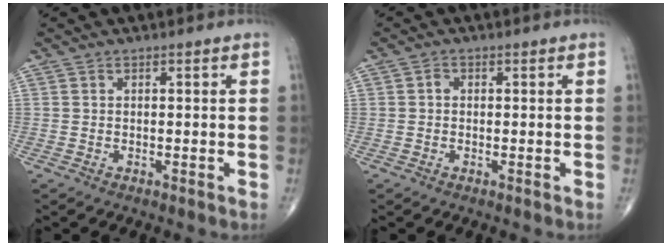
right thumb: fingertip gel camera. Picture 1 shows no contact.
{"total": 1.0, "force": [0.1, 0.9, 0.4], "torque": [-0.001, 0.003, -0.001]}